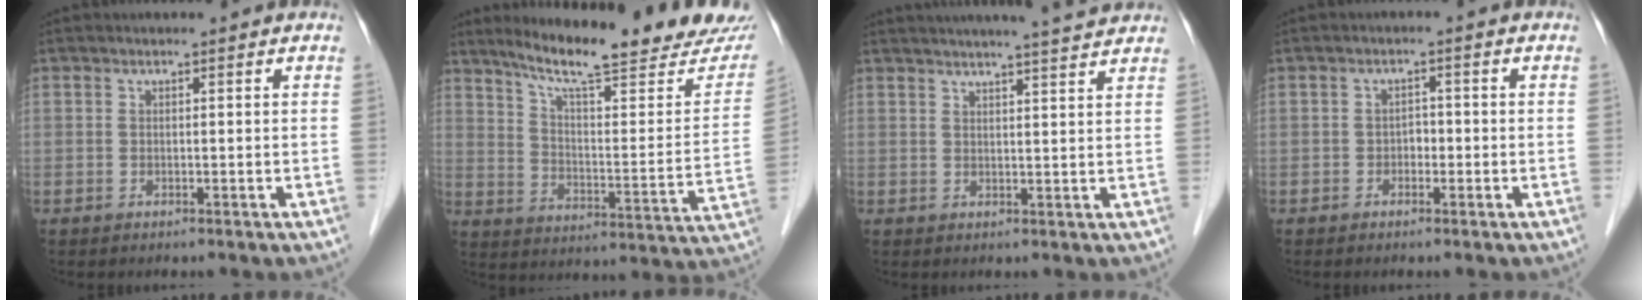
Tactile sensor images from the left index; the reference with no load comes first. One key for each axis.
{"total": 23.8, "fx": 20.4, "fy": 2.1, "fz": 12.0, "tx": -0.176, "ty": -0.049, "tz": 0.280}
{"total": 11.8, "fx": 10.9, "fy": -0.2, "fz": 4.7, "tx": -0.072, "ty": 0.015, "tz": 0.133}
{"total": 1.6, "fx": -0.6, "fy": 1.1, "fz": 1.0, "tx": -0.009, "ty": 0.006, "tz": -0.011}